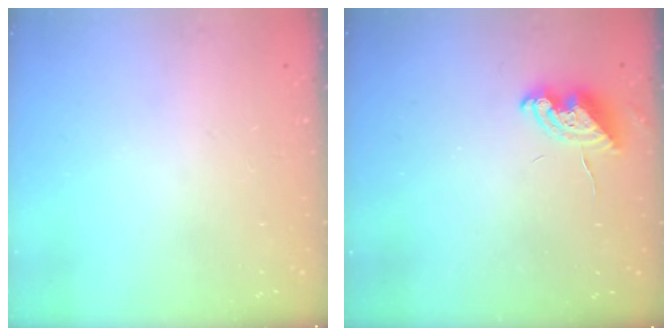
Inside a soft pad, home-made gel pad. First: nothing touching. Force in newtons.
{"total": 7.1, "press": 7.0, "slide": 0.8}